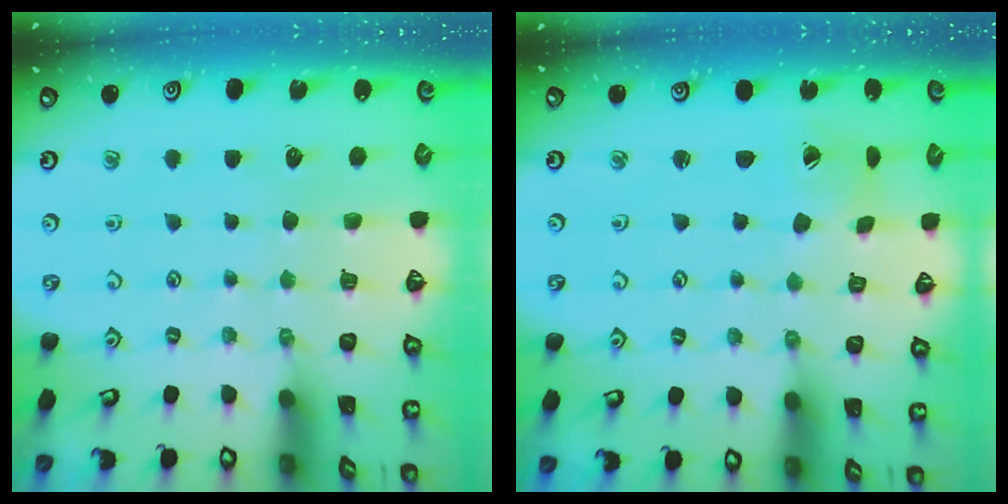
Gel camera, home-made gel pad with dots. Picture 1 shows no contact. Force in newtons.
{"total": 2.2, "press": 2.2, "slide": 0.3}